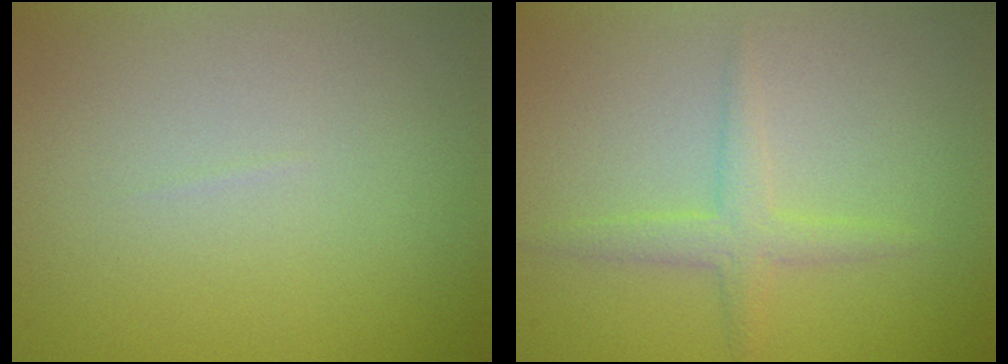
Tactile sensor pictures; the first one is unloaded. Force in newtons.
{"total": 2.0, "press": 2.0, "slide": 0.1}